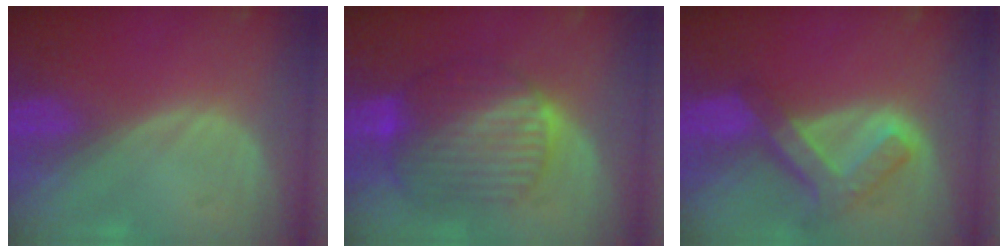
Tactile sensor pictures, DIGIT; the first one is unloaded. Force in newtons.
{"total": 10.1, "press": 10.0, "slide": 0.9}
{"total": 7.6, "press": 6.5, "slide": 4.0}